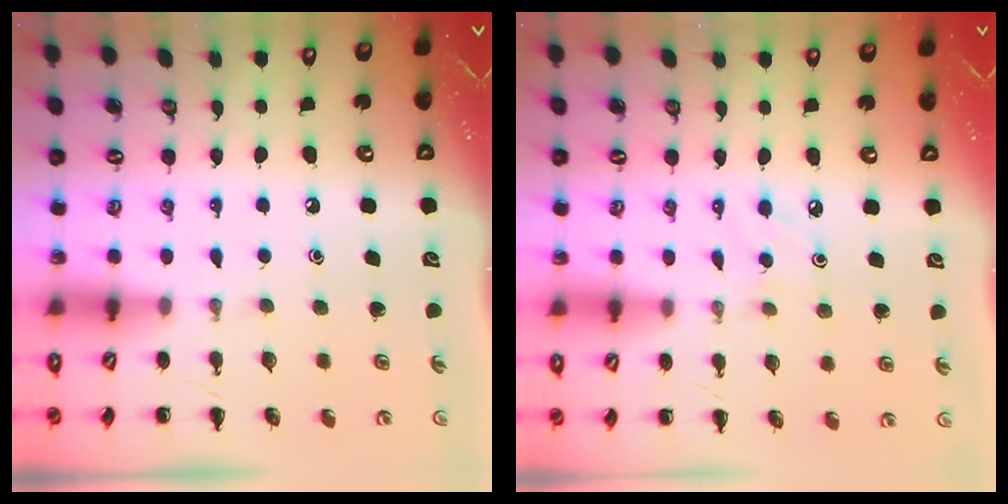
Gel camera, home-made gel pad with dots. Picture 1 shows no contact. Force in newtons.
{"total": 2.7, "press": 2.5, "slide": 0.9}